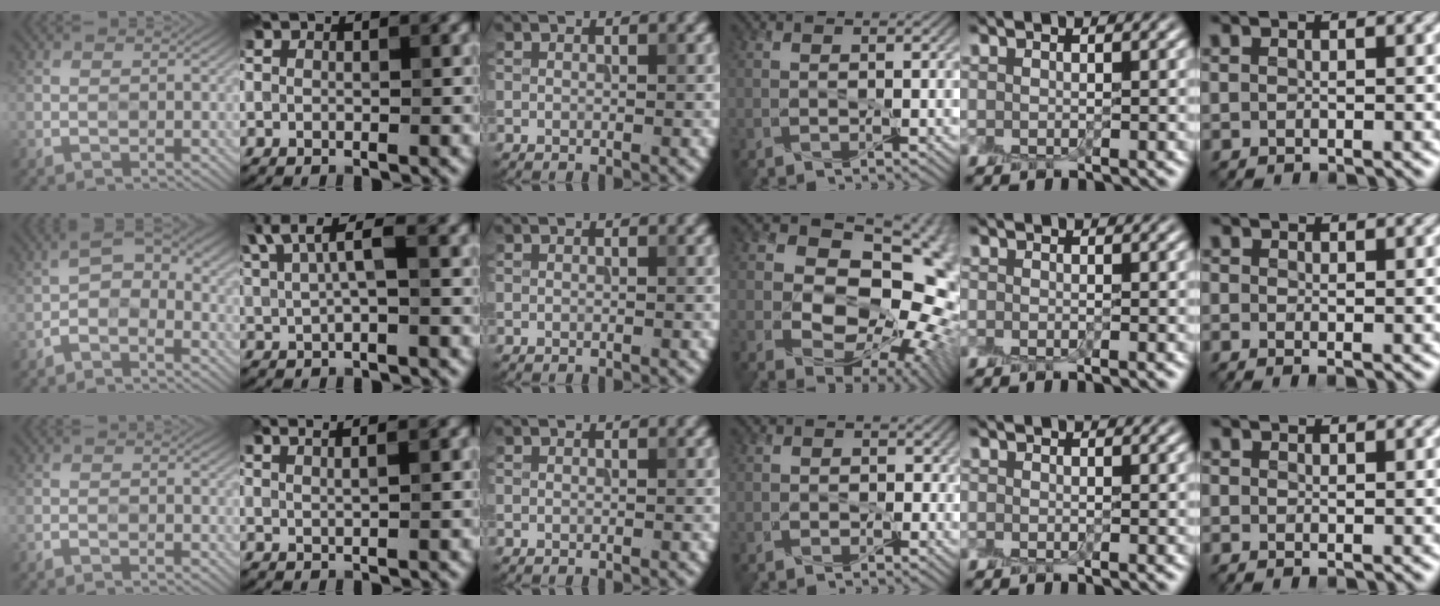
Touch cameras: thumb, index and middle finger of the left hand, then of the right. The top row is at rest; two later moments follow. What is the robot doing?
{"motion": "peel", "object": "aluminum foil"}